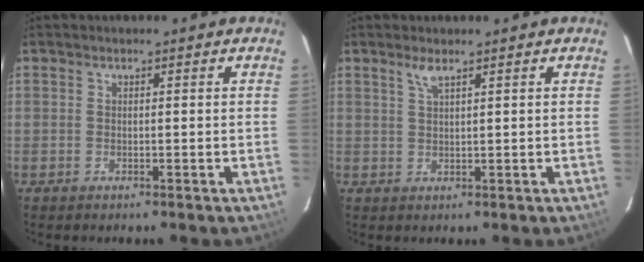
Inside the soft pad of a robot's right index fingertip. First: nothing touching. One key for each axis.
{"total": 1.8, "fx": 1.3, "fy": 0.1, "fz": 1.3, "tx": -0.027, "ty": 0.001, "tz": 0.027}